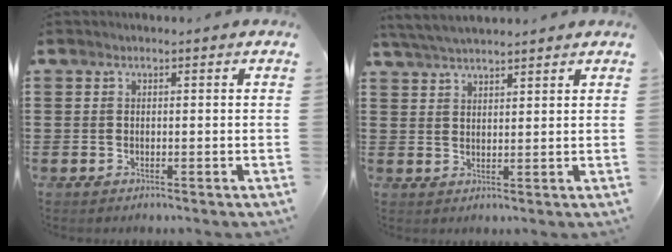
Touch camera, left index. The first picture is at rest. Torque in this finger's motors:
{"motor_torque": [1.25, -0.89, 0.49, 0.15]}